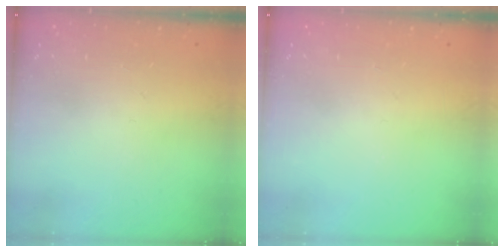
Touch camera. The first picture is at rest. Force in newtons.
{"total": 0.0}